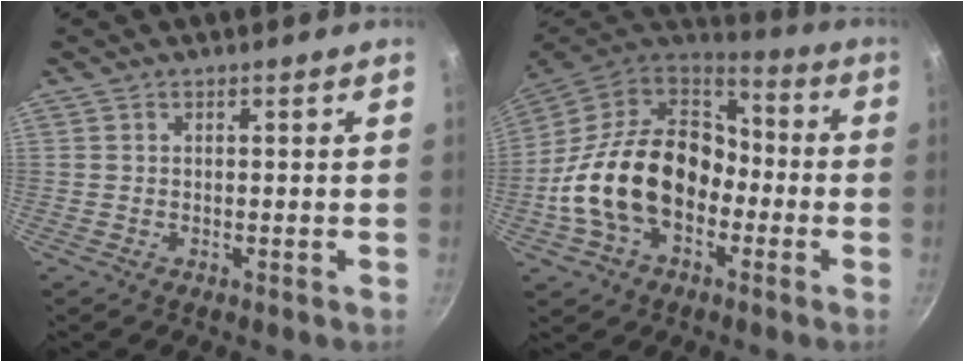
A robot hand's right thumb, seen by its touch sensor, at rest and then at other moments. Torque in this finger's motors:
{"motor_torque": [2.58, 2.43, 1.57, -1.20, 0.63]}